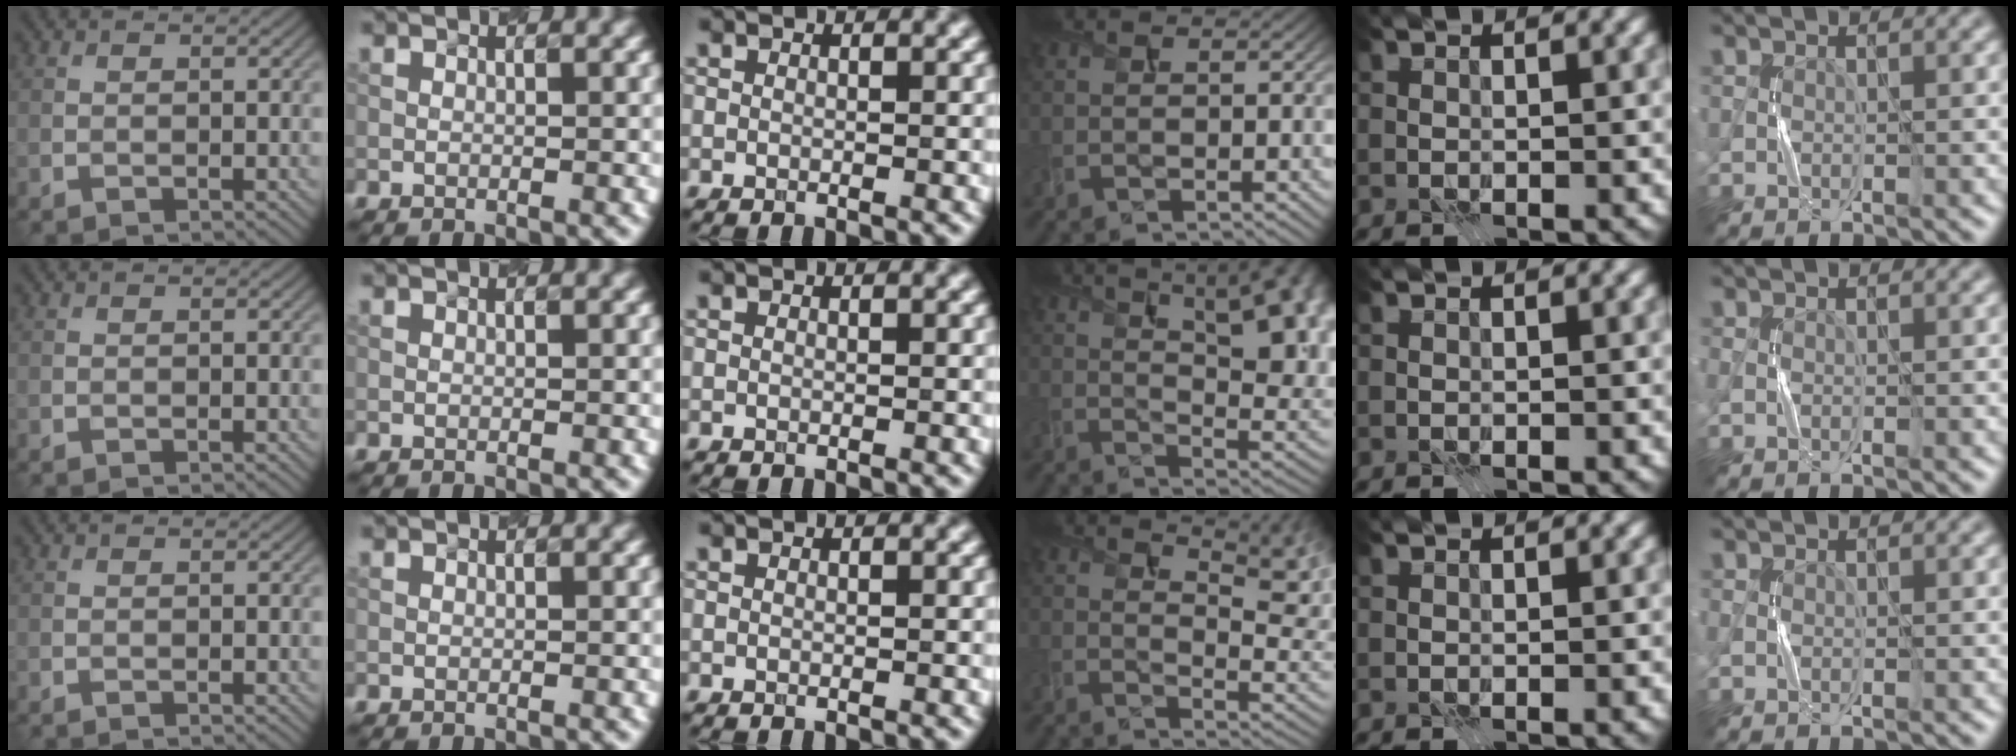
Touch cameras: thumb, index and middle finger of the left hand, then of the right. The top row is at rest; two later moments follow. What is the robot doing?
{"motion": "press", "object": "syringe"}